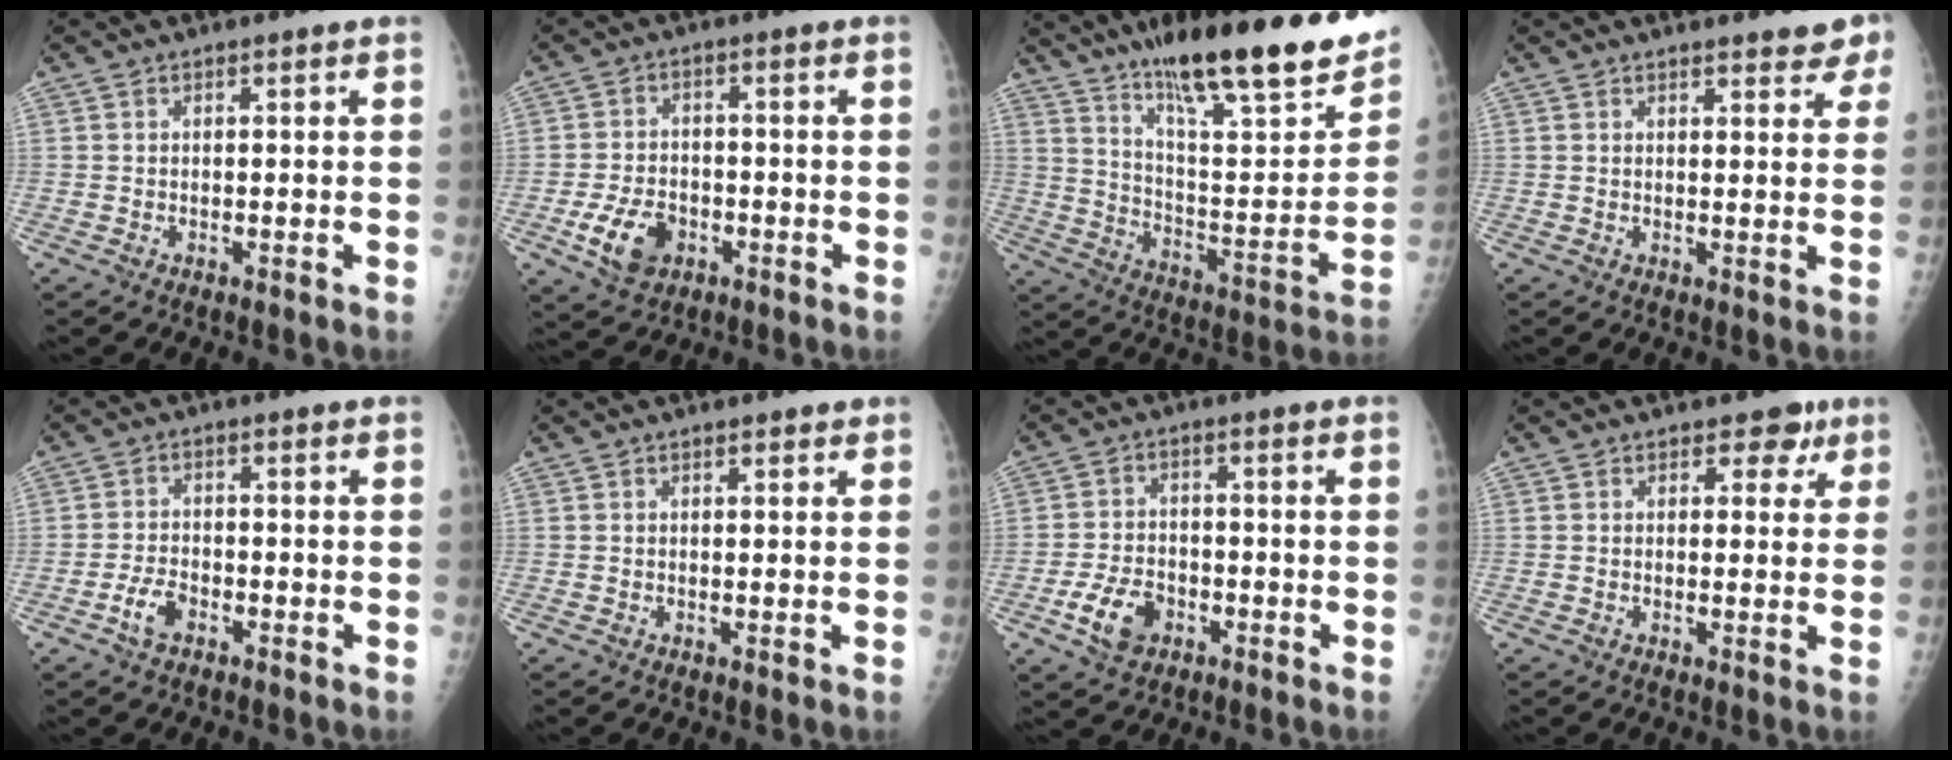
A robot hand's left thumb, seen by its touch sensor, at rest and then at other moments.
{"total": 7.8, "force": [-3.2, 5.4, 4.7], "torque": [-0.077, 0.011, -0.052]}
{"total": 28.2, "force": [18.7, 6.4, 20.1], "torque": [-0.276, -0.062, 0.297]}
{"total": 5.3, "force": [4.2, 1.7, 2.7], "torque": [-0.006, -0.016, 0.043]}
{"total": 3.9, "force": [-2.2, 2.1, 2.5], "torque": [-0.048, 0.015, -0.041]}
{"total": 1.2, "force": [0.9, 0.5, 0.6], "torque": [-0.006, -0.004, 0.010]}
{"total": 7.2, "force": [-3.2, 4.8, 4.2], "torque": [-0.070, 0.015, -0.057]}
{"total": 3.9, "force": [2.3, 2.7, 1.7], "torque": [0.010, -0.007, 0.025]}